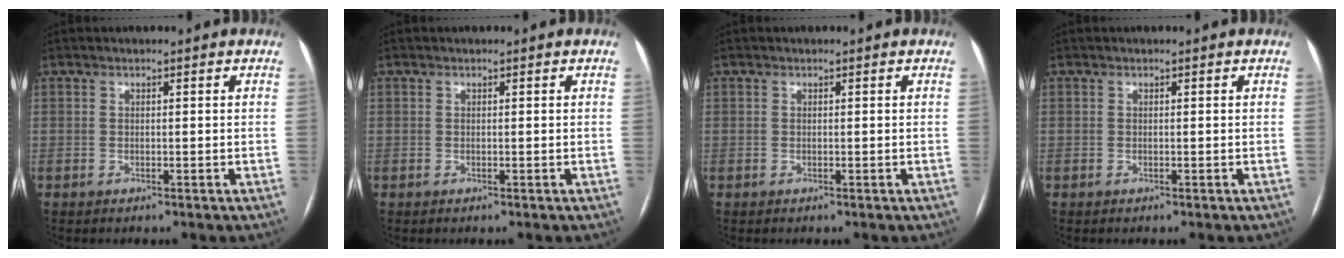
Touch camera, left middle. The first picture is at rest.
{"total": 0.0}
{"total": 0.0}
{"total": 0.0}